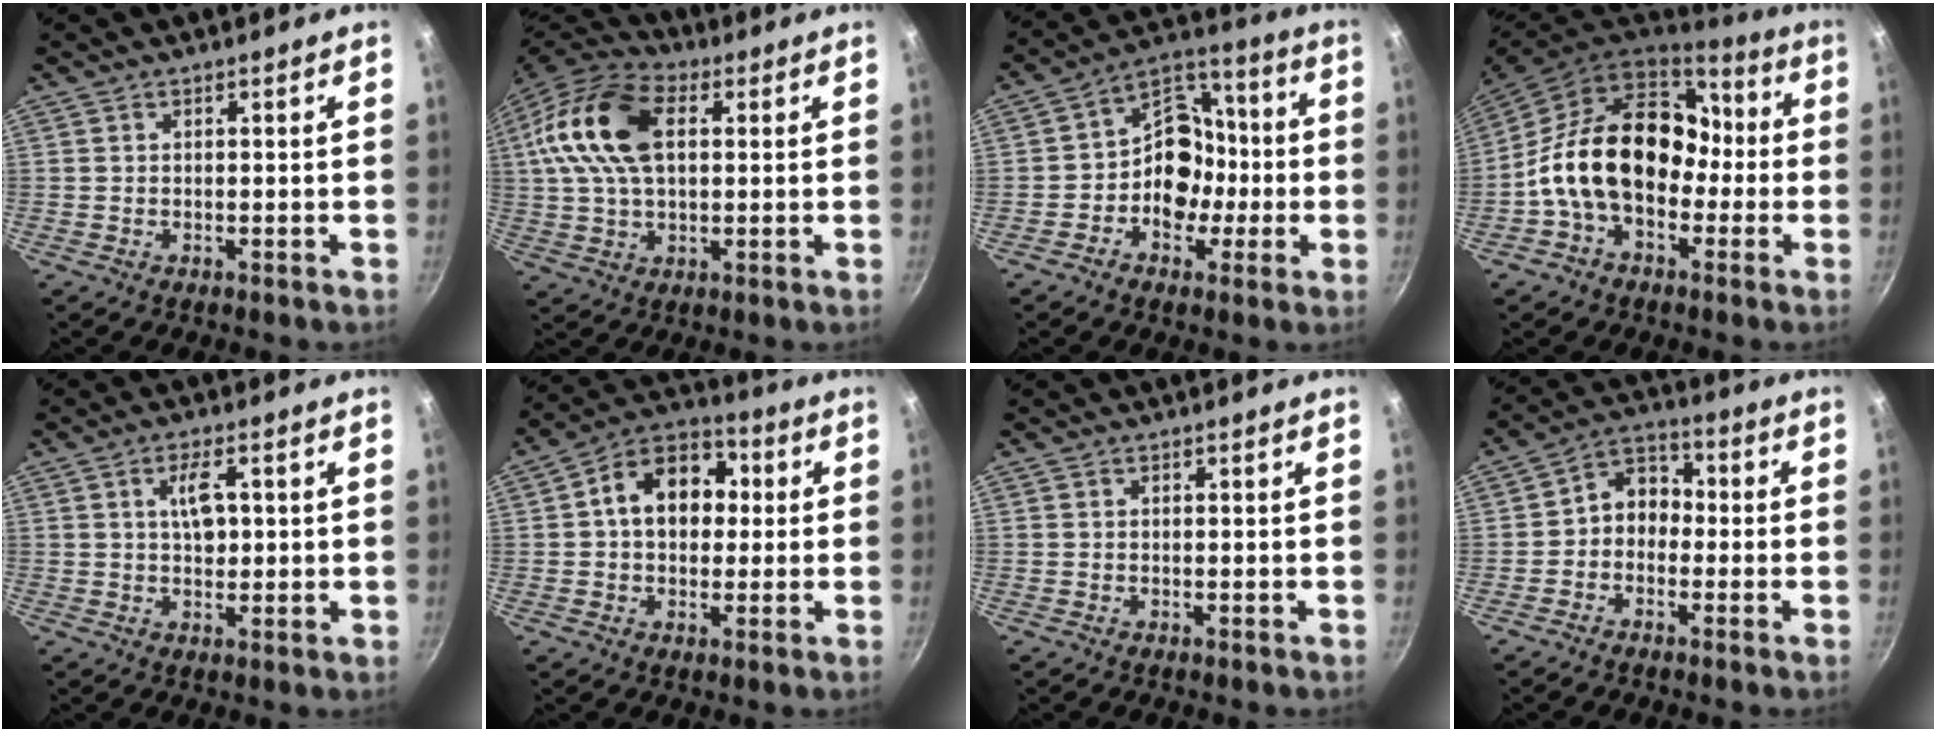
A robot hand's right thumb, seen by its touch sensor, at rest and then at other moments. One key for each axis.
{"total": 17.4, "fx": 3.7, "fy": 10.4, "fz": 13.4, "tx": -0.248, "ty": 0.021, "tz": 0.055}
{"total": 13.1, "fx": -2.0, "fy": 10.4, "fz": 7.7, "tx": -0.059, "ty": 0.051, "tz": -0.048}
{"total": 19.2, "fx": -2.0, "fy": 13.7, "fz": 13.3, "tx": -0.184, "ty": 0.056, "tz": -0.046}
{"total": 5.4, "fx": 1.2, "fy": 2.6, "fz": 4.5, "tx": -0.064, "ty": 0.004, "tz": 0.020}
{"total": 13.2, "fx": 1.7, "fy": 9.7, "fz": 8.8, "tx": -0.093, "ty": 0.028, "tz": 0.007}
{"total": 0.0}
{"total": 6.5, "fx": -1.3, "fy": 5.3, "fz": 3.7, "tx": -0.027, "ty": 0.035, "tz": -0.041}